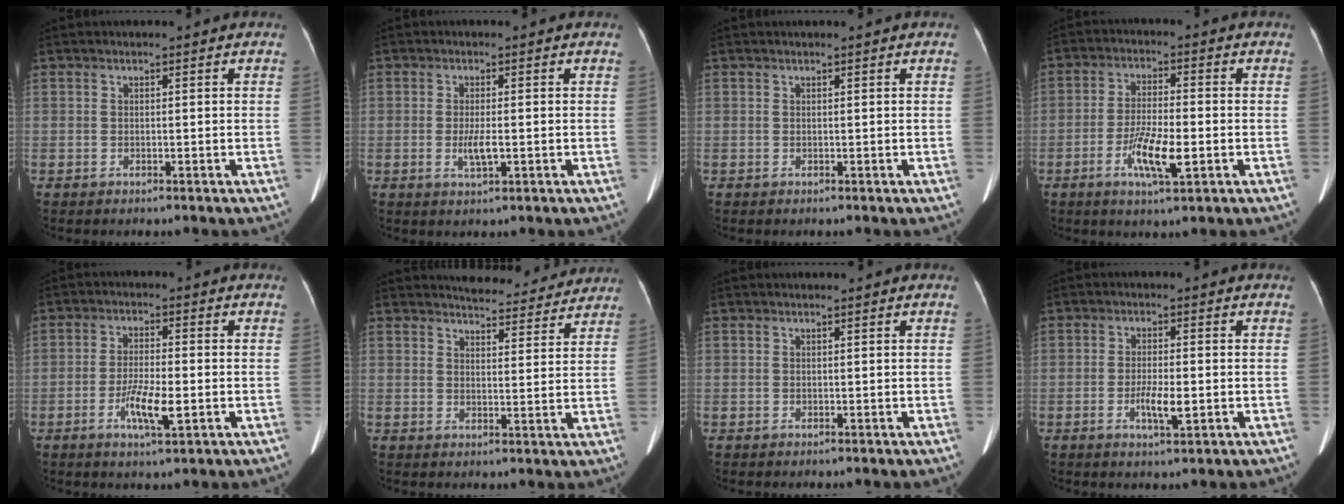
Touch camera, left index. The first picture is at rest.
{"total": 2.8, "force": [-0.6, 0.6, 2.7], "torque": [-0.056, -0.005, -0.009]}
{"total": 0.0}
{"total": 7.4, "force": [-2.7, 1.4, 6.7], "torque": [-0.130, -0.008, -0.047]}
{"total": 5.9, "force": [-2.1, 1.1, 5.5], "torque": [-0.104, -0.007, -0.036]}
{"total": 10.2, "force": [9.9, 2.1, 1.6], "torque": [-0.009, -0.004, 0.114]}
{"total": 0.0}
{"total": 4.1, "force": [-1.2, 0.9, 3.8], "torque": [-0.074, -0.004, -0.018]}